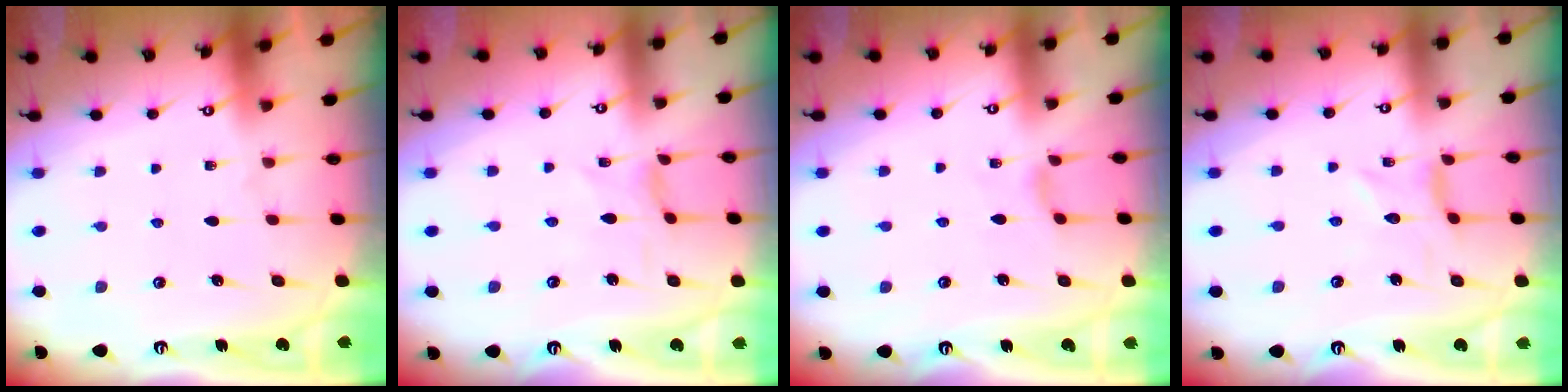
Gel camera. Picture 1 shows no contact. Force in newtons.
{"total": 0.7, "press": 0.7, "slide": 0.2}
{"total": 2.4, "press": 2.4, "slide": 0.4}
{"total": 0.0}